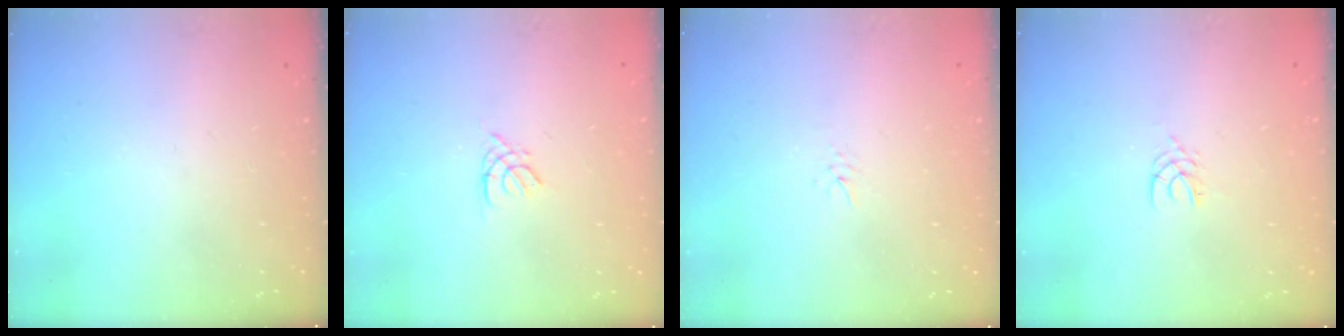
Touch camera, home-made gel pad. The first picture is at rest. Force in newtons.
{"total": 1.4, "press": 1.4, "slide": 0.4}
{"total": 3.2, "press": 3.2, "slide": 0.5}
{"total": 2.5, "press": 2.5, "slide": 0.3}